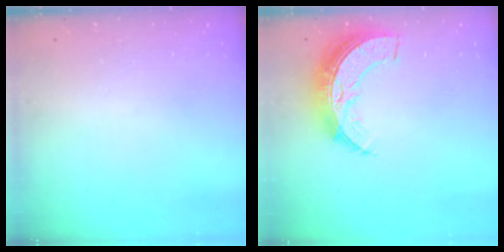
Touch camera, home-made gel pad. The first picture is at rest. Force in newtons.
{"total": 9.9, "press": 9.9, "slide": 0.7}